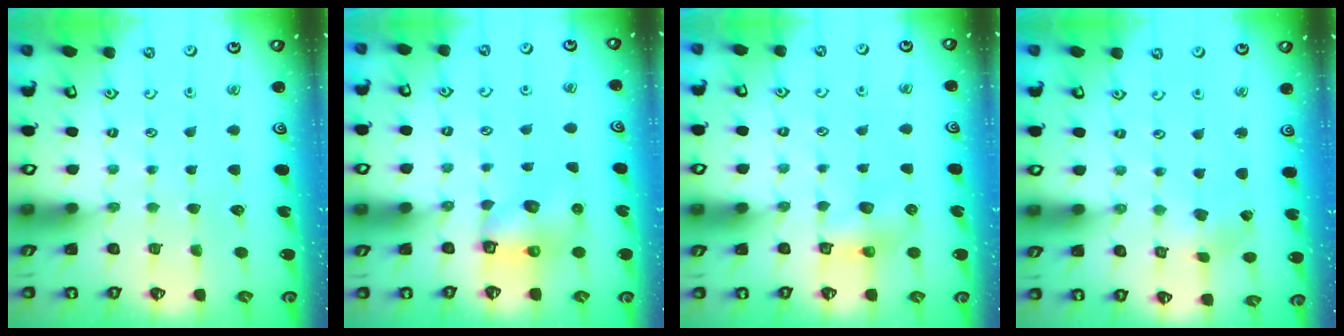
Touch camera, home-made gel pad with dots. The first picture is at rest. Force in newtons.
{"total": 5.8, "press": 5.8, "slide": 0.2}
{"total": 6.8, "press": 6.8, "slide": 0.3}
{"total": 1.0, "press": 1.0, "slide": 0.0}